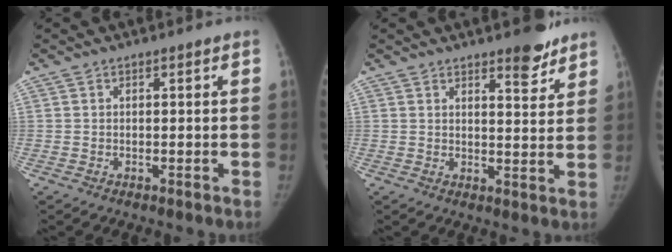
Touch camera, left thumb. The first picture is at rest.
{"total": 6.3, "force": [4.7, 1.9, 3.7], "torque": [-0.030, -0.033, 0.063]}